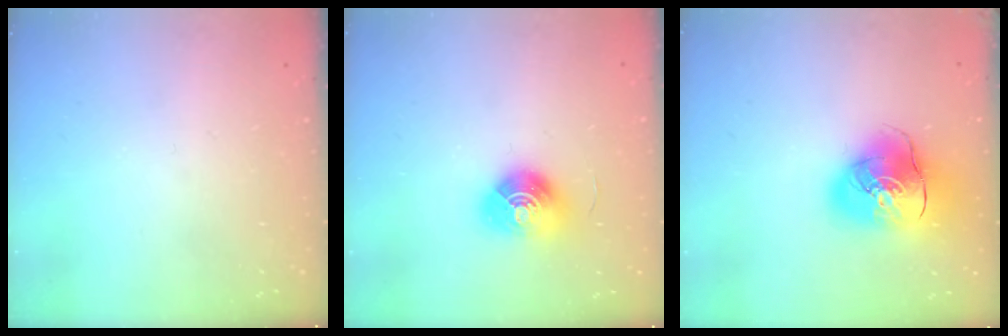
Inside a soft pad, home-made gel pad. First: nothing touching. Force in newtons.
{"total": 10.4, "press": 10.4, "slide": 0.3}
{"total": 15.9, "press": 15.6, "slide": 2.7}